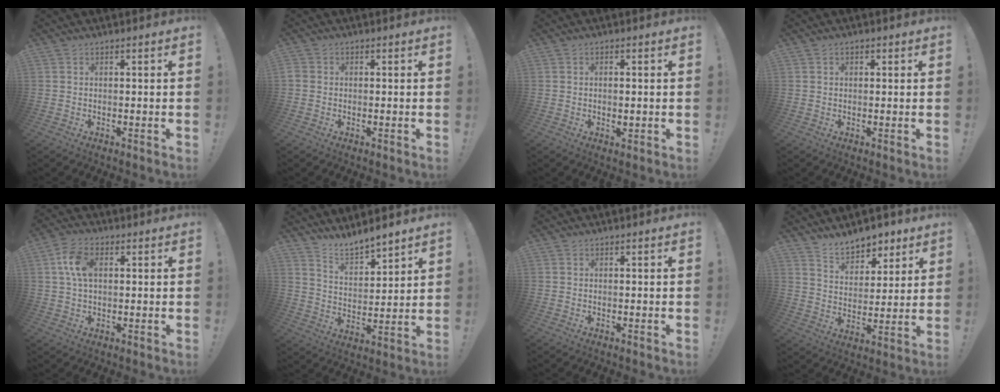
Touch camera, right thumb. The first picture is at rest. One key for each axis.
{"total": 1.6, "fx": -0.5, "fy": 1.3, "fz": 0.8, "tx": -0.012, "ty": 0.005, "tz": -0.009}
{"total": 1.3, "fx": -0.1, "fy": 0.8, "fz": 1.1, "tx": -0.006, "ty": -0.003, "tz": -0.004}
{"total": 0.9, "fx": 0.2, "fy": 0.8, "fz": 0.3, "tx": 0.003, "ty": -0.001, "tz": 0.003}
{"total": 8.8, "fx": 1.8, "fy": 5.7, "fz": 6.4, "tx": -0.119, "ty": 0.007, "tz": 0.035}
{"total": 8.8, "fx": 8.4, "fy": 1.9, "fz": 1.9, "tx": -0.042, "ty": -0.067, "tz": 0.157}
{"total": 0.0}
{"total": 10.3, "fx": 8.7, "fy": 5.0, "fz": 2.5, "tx": -0.041, "ty": -0.064, "tz": 0.168}